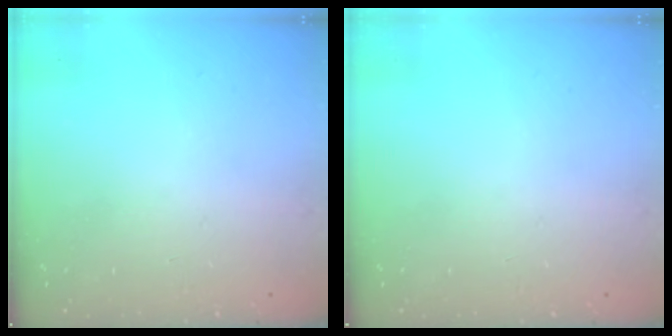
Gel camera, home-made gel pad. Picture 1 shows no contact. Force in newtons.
{"total": 0.0}